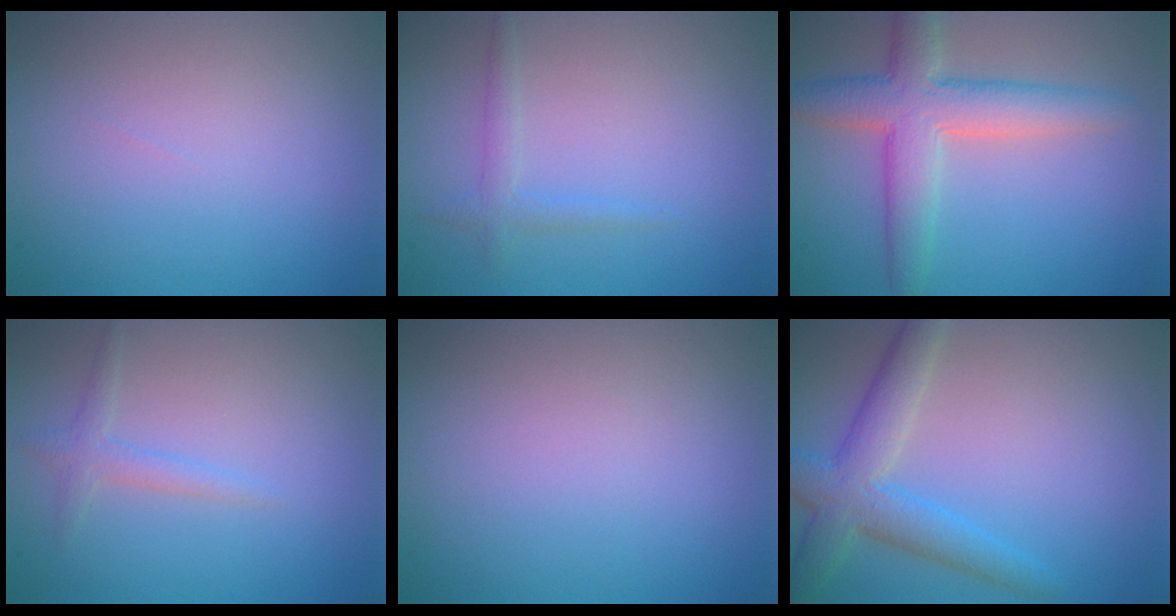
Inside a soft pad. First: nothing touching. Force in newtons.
{"total": 1.3, "press": 1.3, "slide": 0.0}
{"total": 5.7, "press": 5.7, "slide": 0.3}
{"total": 1.5, "press": 1.5, "slide": 0.1}
{"total": 0.0}
{"total": 4.7, "press": 4.7, "slide": 0.1}